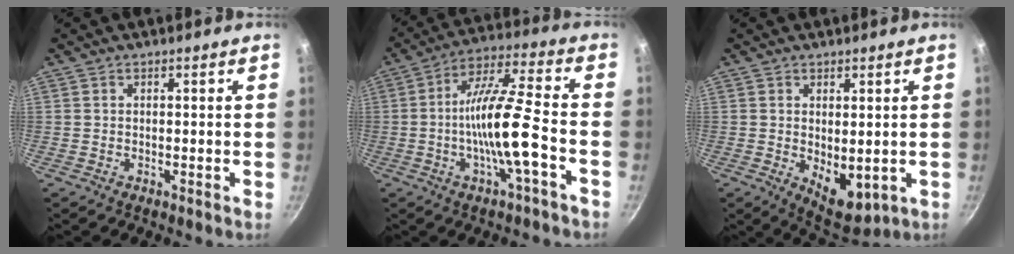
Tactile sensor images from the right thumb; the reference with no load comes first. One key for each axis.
{"total": 14.0, "fx": -3.9, "fy": 2.4, "fz": 13.2, "tx": -0.231, "ty": 0.034, "tz": -0.077}
{"total": 7.5, "fx": -0.3, "fy": 4.2, "fz": 6.2, "tx": -0.071, "ty": -0.019, "tz": 0.012}